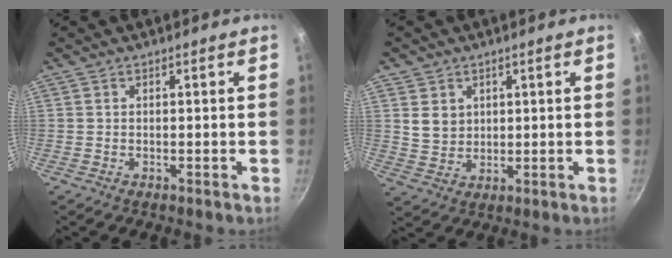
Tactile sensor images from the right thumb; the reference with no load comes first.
{"total": 5.0, "force": [1.6, 4.3, 2.0], "torque": [-0.017, -0.006, 0.037]}